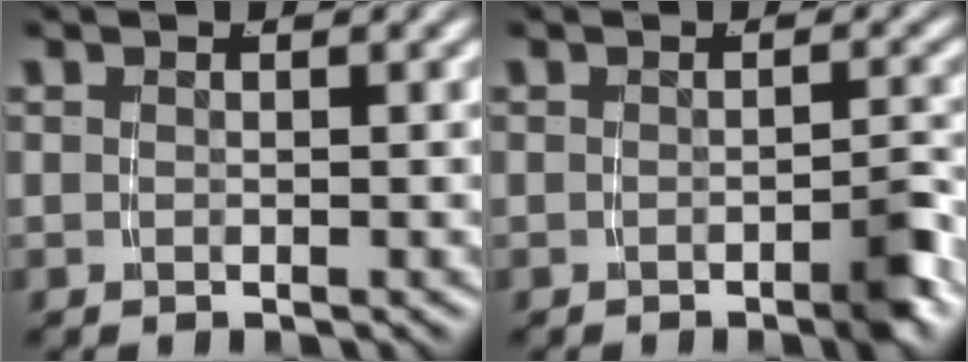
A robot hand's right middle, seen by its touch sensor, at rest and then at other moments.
{"total": 2.0, "force": [-1.2, 0.2, 1.5], "torque": [-0.021, 0.003, -0.026]}